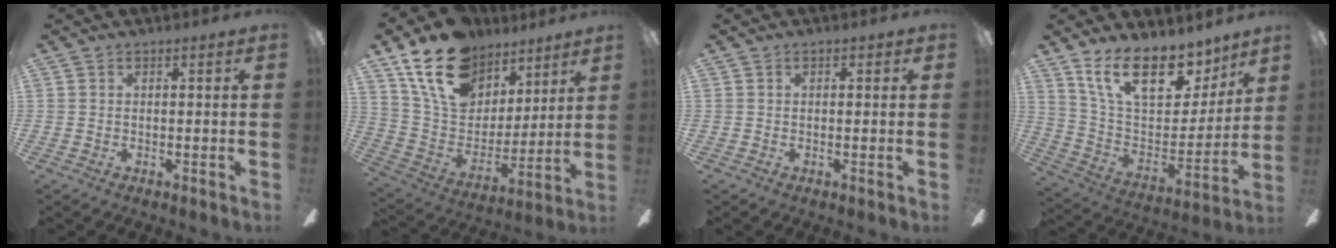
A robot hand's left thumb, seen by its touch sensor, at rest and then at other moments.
{"total": 20.6, "force": [13.6, 12.3, 9.3], "torque": [-0.168, -0.068, 0.251]}
{"total": 0.9, "force": [0.3, 0.6, 0.5], "torque": [-0.003, 0.000, 0.004]}
{"total": 19.9, "force": [13.7, 9.0, 11.4], "torque": [-0.200, -0.083, 0.248]}